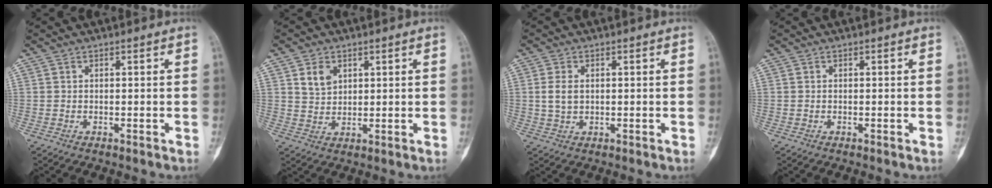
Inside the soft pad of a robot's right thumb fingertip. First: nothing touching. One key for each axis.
{"total": 4.5, "fx": 2.1, "fy": 3.3, "fz": 2.3, "tx": -0.026, "ty": -0.015, "tz": 0.043}
{"total": 3.7, "fx": 0.5, "fy": 2.3, "fz": 2.8, "tx": -0.056, "ty": -0.002, "tz": 0.012}
{"total": 0.0}